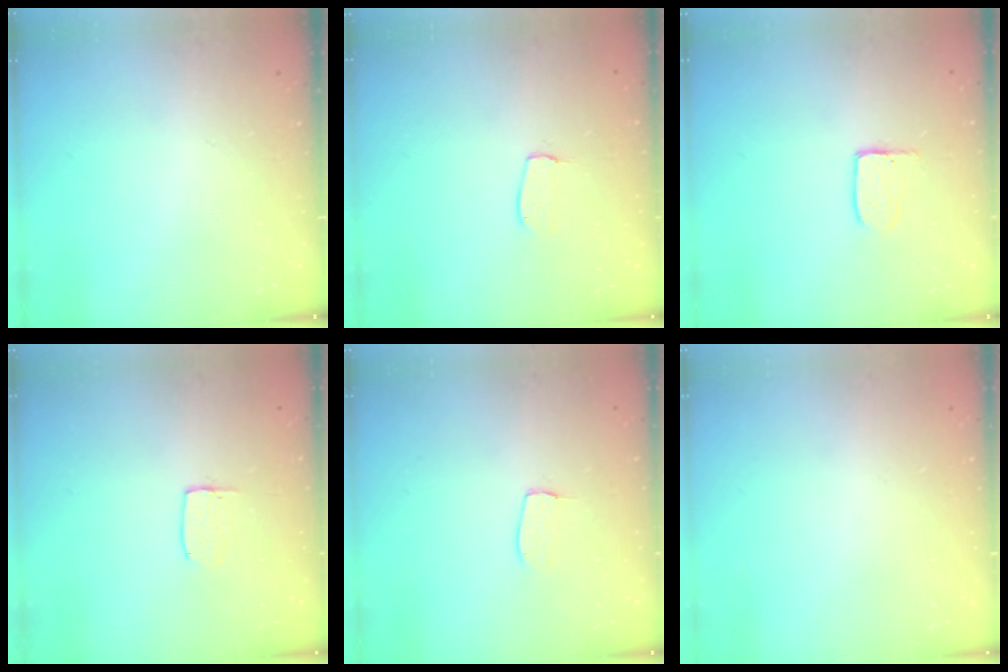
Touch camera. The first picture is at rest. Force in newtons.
{"total": 4.5, "press": 4.5, "slide": 0.3}
{"total": 4.0, "press": 4.0, "slide": 0.4}
{"total": 3.4, "press": 3.3, "slide": 0.3}
{"total": 3.8, "press": 3.8, "slide": 0.2}
{"total": 0.0}